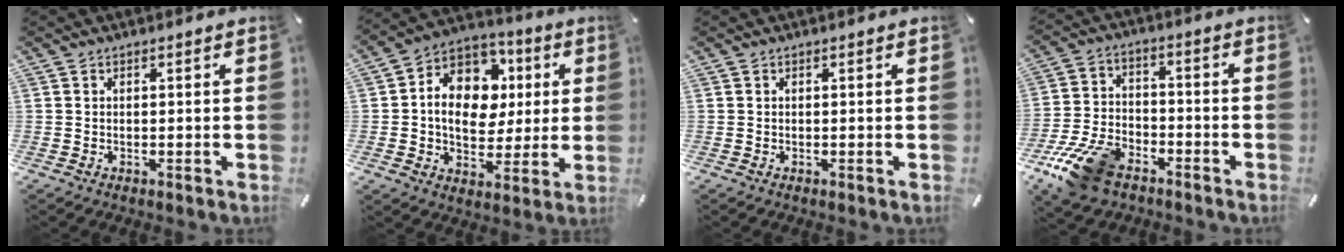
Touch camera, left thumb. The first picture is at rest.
{"total": 12.9, "force": [0.7, 10.8, 7.1], "torque": [-0.129, 0.002, 0.017]}
{"total": 0.0}
{"total": 13.4, "force": [-8.5, 7.6, 7.0], "torque": [-0.134, 0.049, -0.149]}